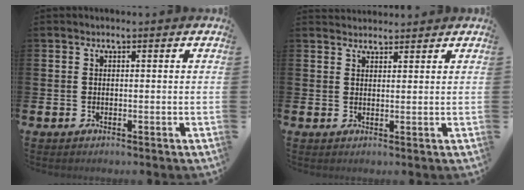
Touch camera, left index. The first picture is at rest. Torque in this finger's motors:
{"motor_torque": [-0.59, -1.14, -0.05, 0.00]}